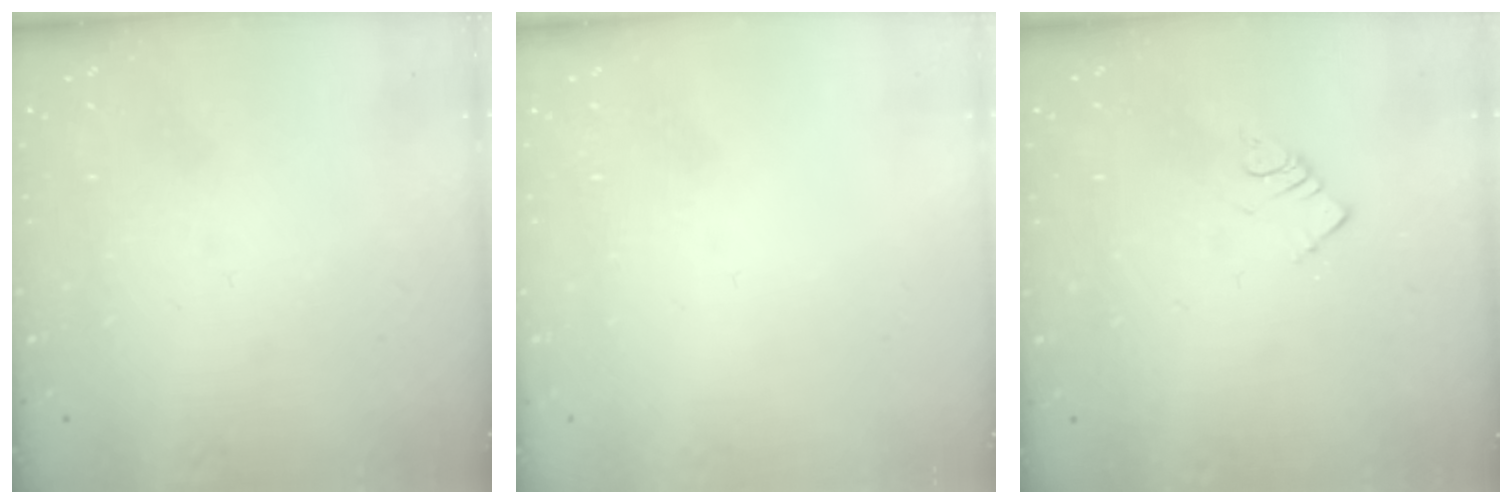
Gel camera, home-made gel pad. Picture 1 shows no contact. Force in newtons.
{"total": 1.5, "press": 1.5, "slide": 0.1}
{"total": 3.2, "press": 3.1, "slide": 0.5}